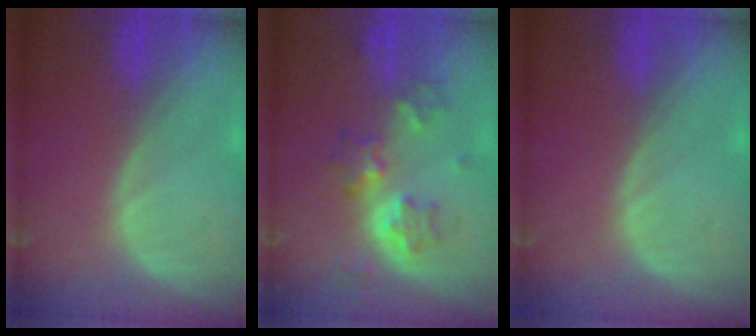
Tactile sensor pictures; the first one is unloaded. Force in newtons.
{"total": 6.5, "press": 5.7, "slide": 3.2}
{"total": 0.0}